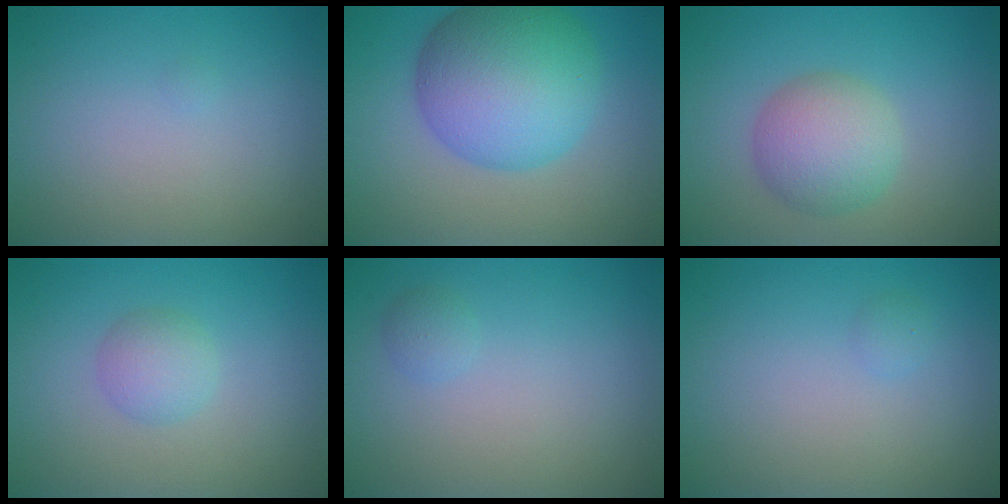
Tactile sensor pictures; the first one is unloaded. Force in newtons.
{"total": 10.6, "press": 10.6, "slide": 0.1}
{"total": 4.7, "press": 4.7, "slide": 0.2}
{"total": 2.2, "press": 2.2, "slide": 0.1}
{"total": 0.9, "press": 0.9, "slide": 0.0}
{"total": 0.6, "press": 0.6, "slide": 0.1}